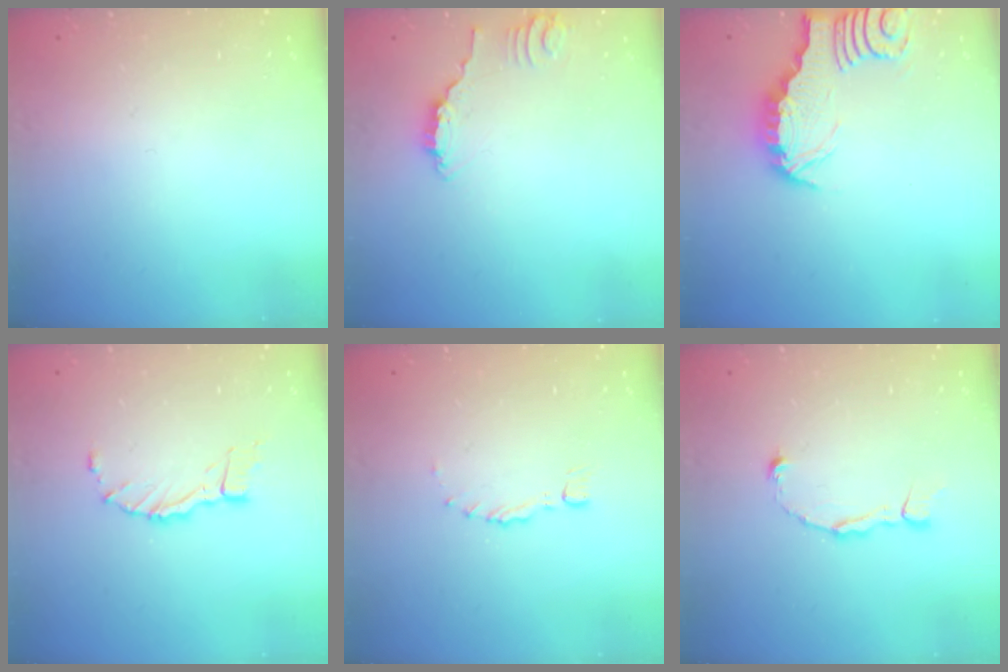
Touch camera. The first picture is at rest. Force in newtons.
{"total": 2.4, "press": 2.4, "slide": 0.1}
{"total": 3.3, "press": 3.2, "slide": 0.4}
{"total": 7.9, "press": 7.9, "slide": 0.7}
{"total": 0.0}
{"total": 4.3, "press": 4.3, "slide": 0.4}